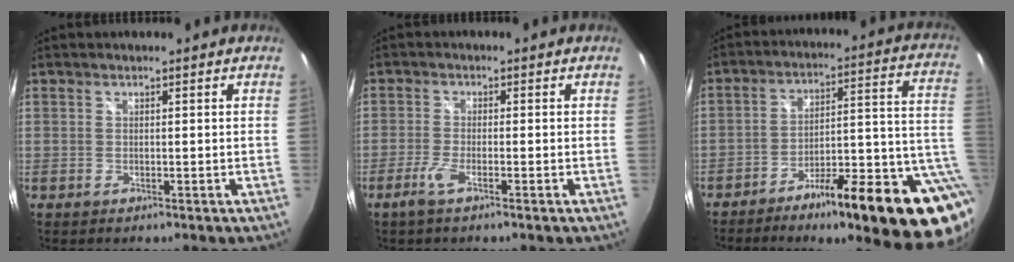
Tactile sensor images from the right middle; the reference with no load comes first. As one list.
[{"total": 3.3, "force": [-2.1, 0.1, 2.5], "torque": [-0.068, -0.005, -0.044]}, {"total": 23.7, "force": [-11.0, 4.8, 20.4], "torque": [-0.230, 0.010, -0.148]}]